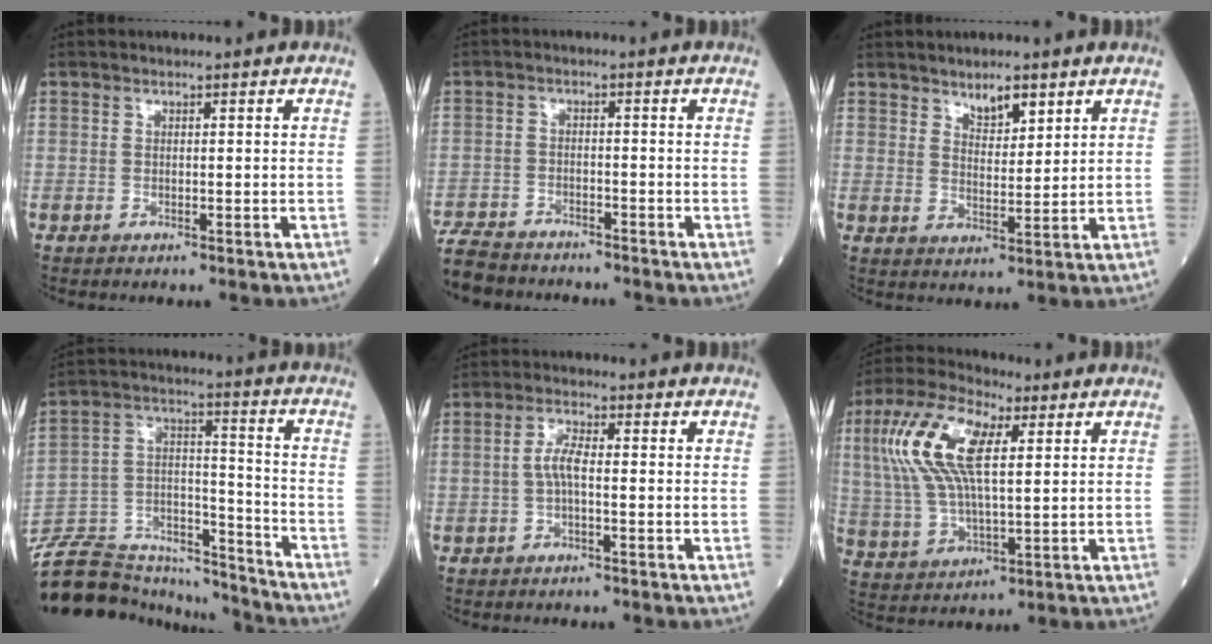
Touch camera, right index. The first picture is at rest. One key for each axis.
{"total": 8.4, "fx": -7.8, "fy": 2.1, "fz": 2.2, "tx": -0.037, "ty": -0.013, "tz": -0.131}
{"total": 4.4, "fx": 3.1, "fy": 1.6, "fz": 2.7, "tx": -0.044, "ty": -0.002, "tz": 0.055}
{"total": 21.1, "fx": -19.7, "fy": 5.1, "fz": 5.5, "tx": -0.142, "ty": 0.029, "tz": -0.323}
{"total": 3.2, "fx": -0.4, "fy": 0.7, "fz": 3.0, "tx": -0.061, "ty": 0.005, "tz": -0.009}
{"total": 14.0, "fx": 4.1, "fy": 4.8, "fz": 12.5, "tx": -0.283, "ty": 0.025, "tz": 0.079}